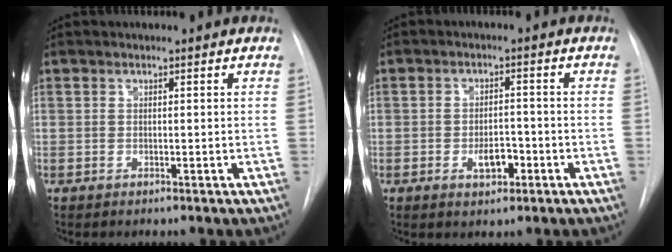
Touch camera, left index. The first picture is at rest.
{"total": 3.7, "force": [-1.6, 1.9, 2.7], "torque": [-0.041, 0.004, -0.019]}